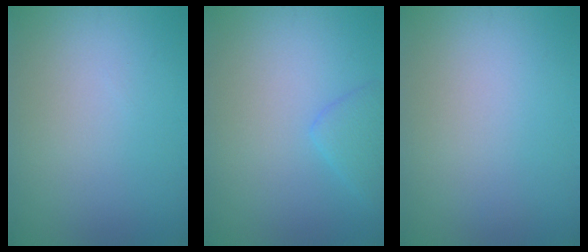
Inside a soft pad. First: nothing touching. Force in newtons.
{"total": 1.9, "press": 1.9, "slide": 0.2}
{"total": 0.0}